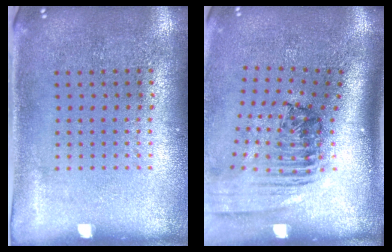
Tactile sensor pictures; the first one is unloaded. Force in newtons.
{"total": 2.4, "press": 1.6, "slide": 1.7}